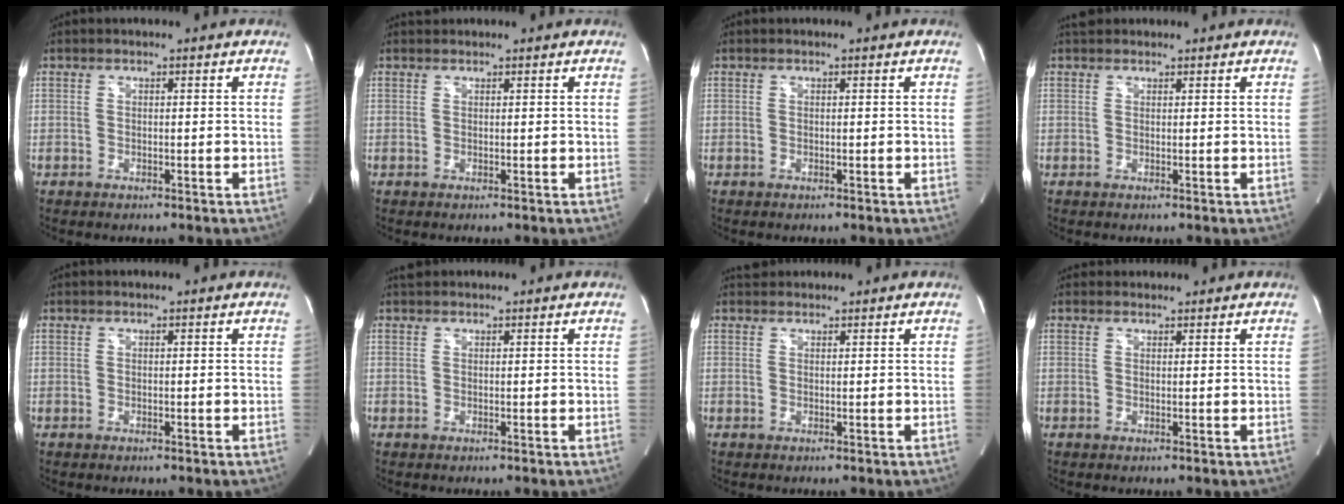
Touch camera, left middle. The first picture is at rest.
{"total": 1.0, "force": [1.0, 0.3, -0.1], "torque": [-0.007, 0.019, 0.020]}
{"total": 0.0}
{"total": 2.3, "force": [2.0, 1.0, 0.4], "torque": [-0.007, 0.027, 0.033]}
{"total": 0.0}
{"total": 1.5, "force": [1.4, 0.6, 0.2], "torque": [-0.009, 0.023, 0.024]}
{"total": 2.0, "force": [1.8, 0.8, 0.0], "torque": [-0.002, 0.024, 0.030]}
{"total": 1.4, "force": [1.3, 0.6, -0.3], "torque": [0.001, 0.016, 0.020]}